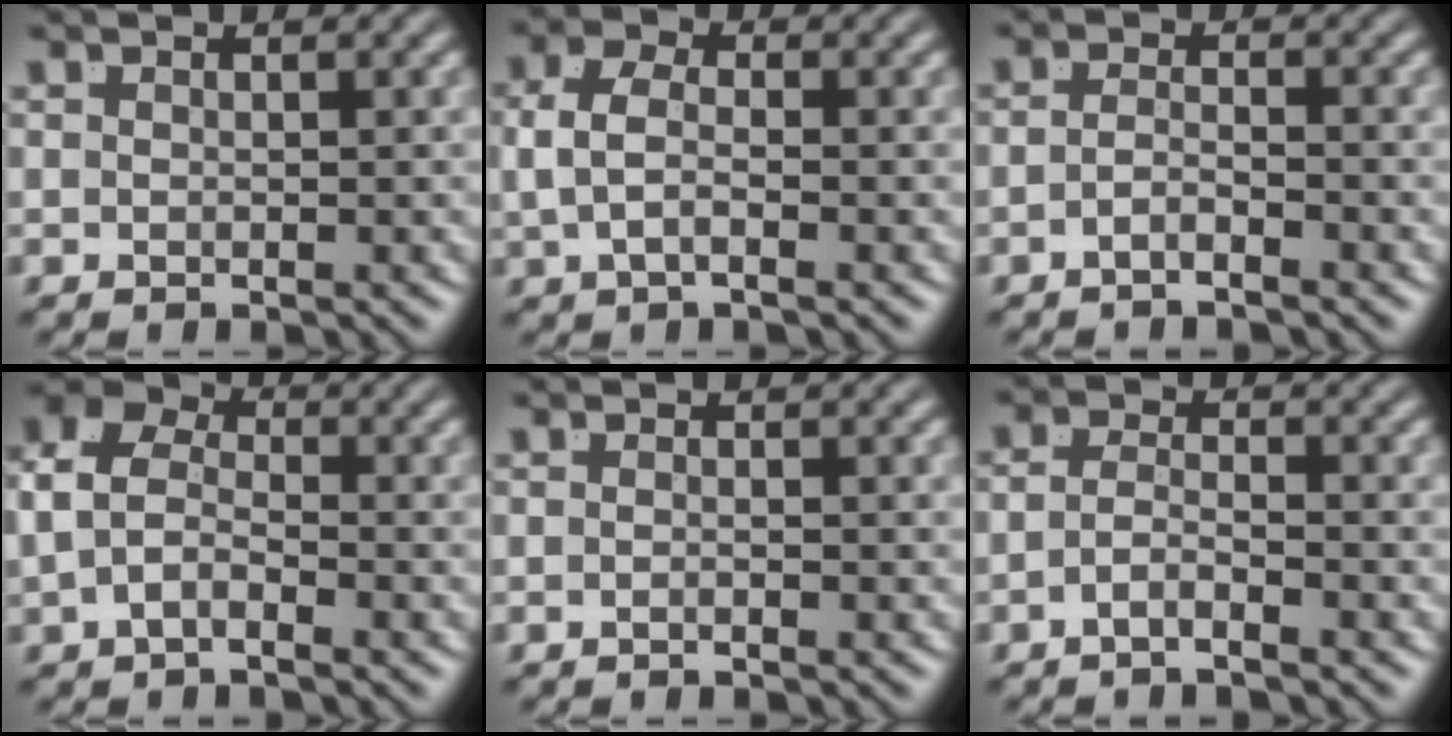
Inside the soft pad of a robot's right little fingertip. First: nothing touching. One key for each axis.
{"total": 3.7, "fx": -0.1, "fy": 2.2, "fz": 3.0, "tx": -0.063, "ty": -0.003, "tz": -0.004}
{"total": 2.1, "fx": -1.7, "fy": -0.5, "fz": 1.0, "tx": -0.018, "ty": -0.011, "tz": -0.028}
{"total": 7.7, "fx": 0.9, "fy": 6.0, "fz": 4.7, "tx": -0.087, "ty": 0.005, "tz": -0.003}
{"total": 0.8, "fx": -0.6, "fy": -0.4, "fz": 0.3, "tx": -0.003, "ty": 0.002, "tz": -0.012}
{"total": 2.3, "fx": -1.8, "fy": 0.1, "fz": 1.4, "tx": -0.026, "ty": -0.014, "tz": -0.029}